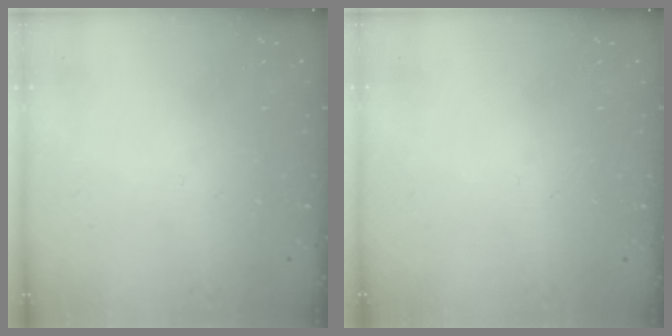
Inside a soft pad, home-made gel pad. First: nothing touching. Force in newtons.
{"total": 0.0}